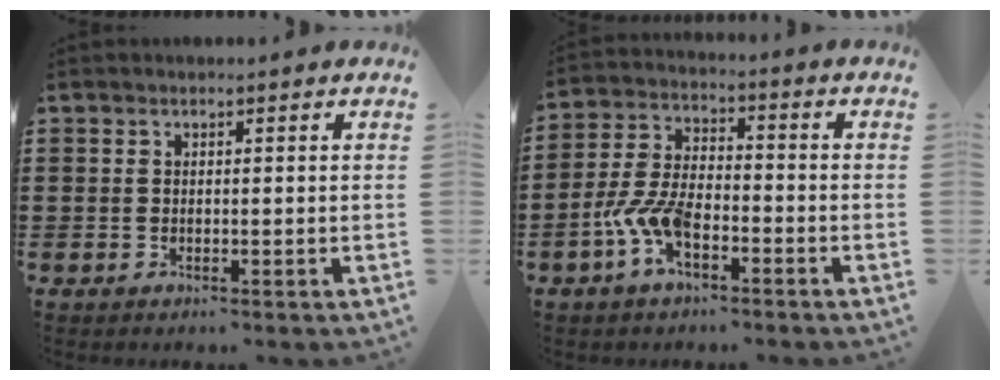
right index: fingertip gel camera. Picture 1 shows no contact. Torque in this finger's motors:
{"motor_torque": [0.92, -0.12, 0.28, 0.21]}